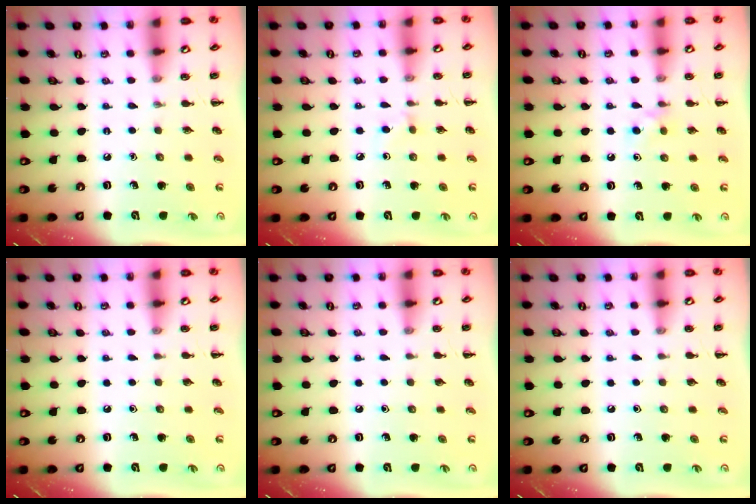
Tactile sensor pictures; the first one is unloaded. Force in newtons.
{"total": 4.1, "press": 3.8, "slide": 1.6}
{"total": 3.2, "press": 2.9, "slide": 1.5}
{"total": 0.0}
{"total": 0.0}
{"total": 0.0}